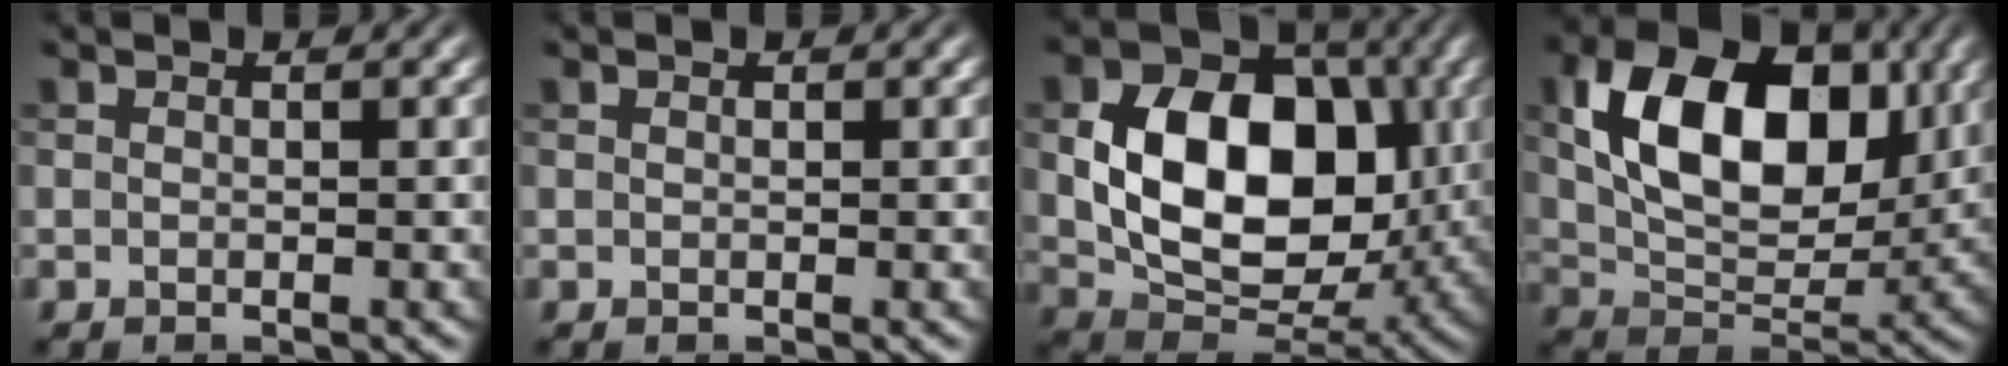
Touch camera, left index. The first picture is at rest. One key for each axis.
{"total": 0.0}
{"total": 11.8, "fx": 0.9, "fy": 8.3, "fz": 8.3, "tx": -0.149, "ty": -0.008, "tz": 0.026}
{"total": 11.8, "fx": 3.2, "fy": 7.5, "fz": 8.5, "tx": -0.147, "ty": -0.001, "tz": 0.058}